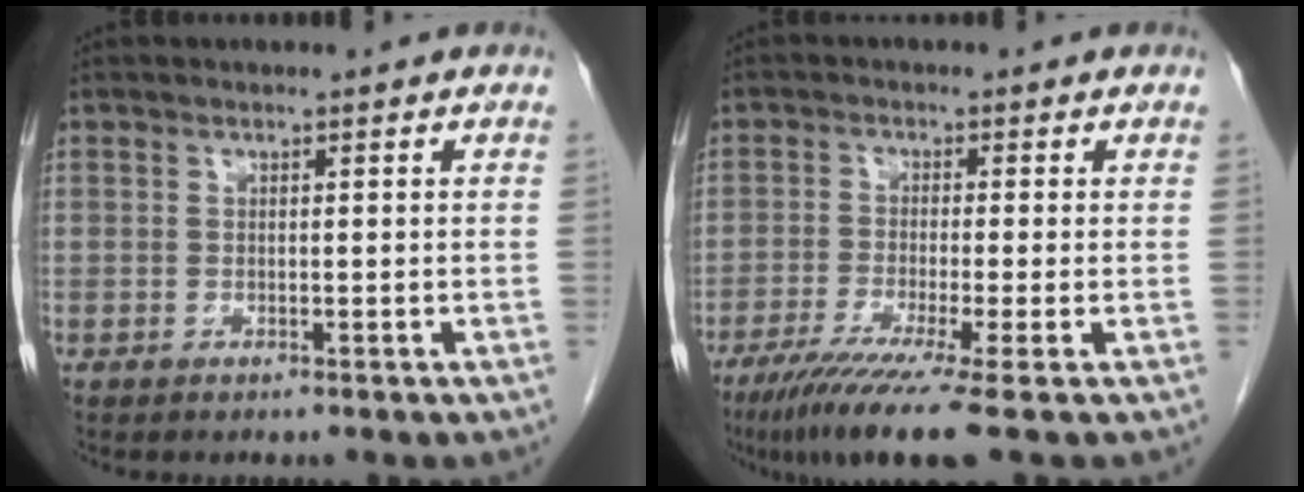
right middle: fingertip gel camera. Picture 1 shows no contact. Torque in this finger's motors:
{"motor_torque": [1.22, -0.92, 0.36, 0.09]}